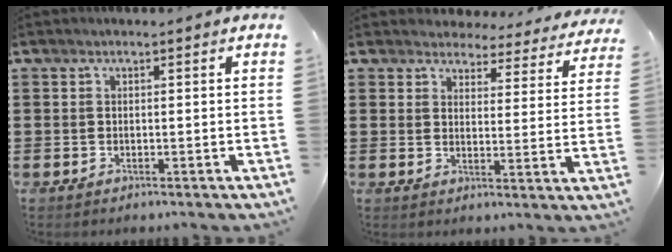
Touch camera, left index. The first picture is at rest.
{"total": 4.2, "force": [4.1, 0.8, 0.4], "torque": [-0.023, -0.028, 0.068]}